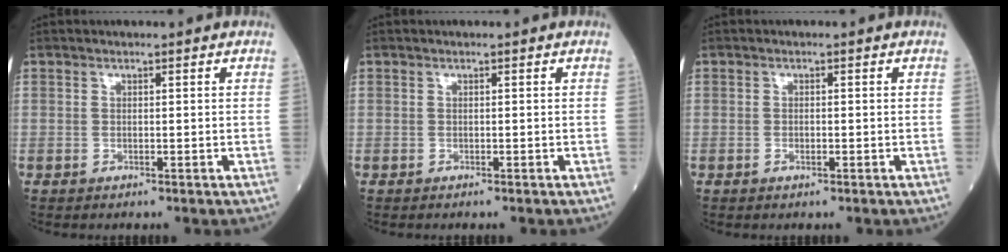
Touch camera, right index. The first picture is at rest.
{"total": 0.0}
{"total": 1.0, "force": [-0.4, 0.3, 0.9], "torque": [-0.014, 0.000, -0.007]}